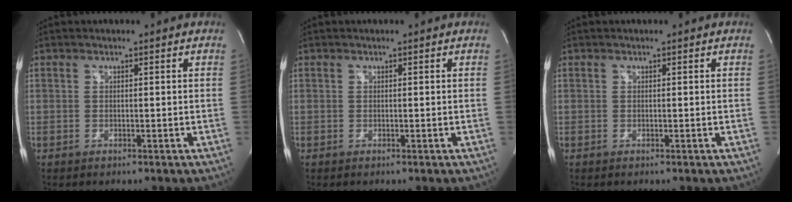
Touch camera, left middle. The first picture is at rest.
{"total": 0.0}
{"total": 0.0}